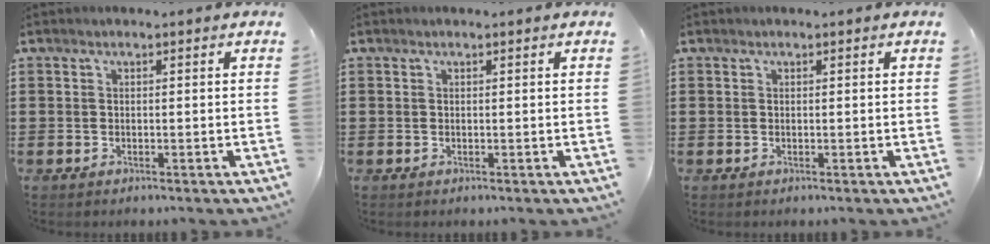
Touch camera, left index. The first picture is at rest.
{"total": 0.0}
{"total": 0.0}